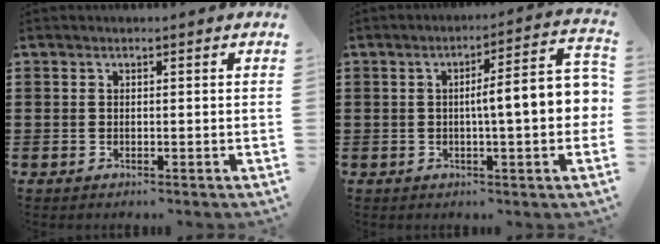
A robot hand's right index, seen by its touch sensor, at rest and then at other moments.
{"total": 9.0, "force": [-0.2, 1.3, 8.9], "torque": [-0.130, -0.007, -0.011]}